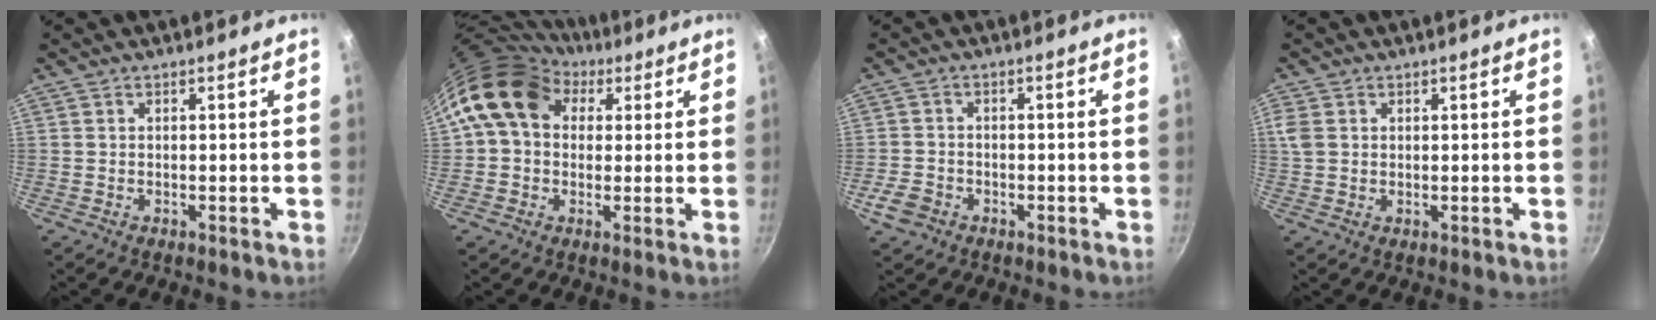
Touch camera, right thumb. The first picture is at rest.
{"total": 14.6, "force": [5.2, 11.3, 7.7], "torque": [-0.107, 0.019, 0.076]}
{"total": 4.4, "force": [-2.2, 3.4, 1.8], "torque": [-0.036, 0.020, -0.039]}
{"total": 3.6, "force": [1.0, 2.7, 2.2], "torque": [-0.043, 0.003, 0.024]}